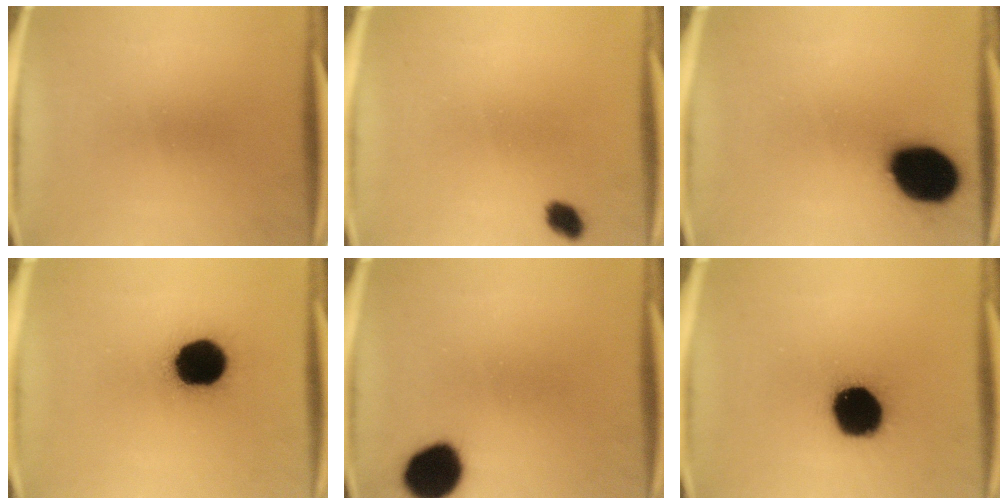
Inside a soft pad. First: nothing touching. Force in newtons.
{"total": 2.8}
{"total": 18.7}
{"total": 18.5}
{"total": 12.2}
{"total": 19.2}